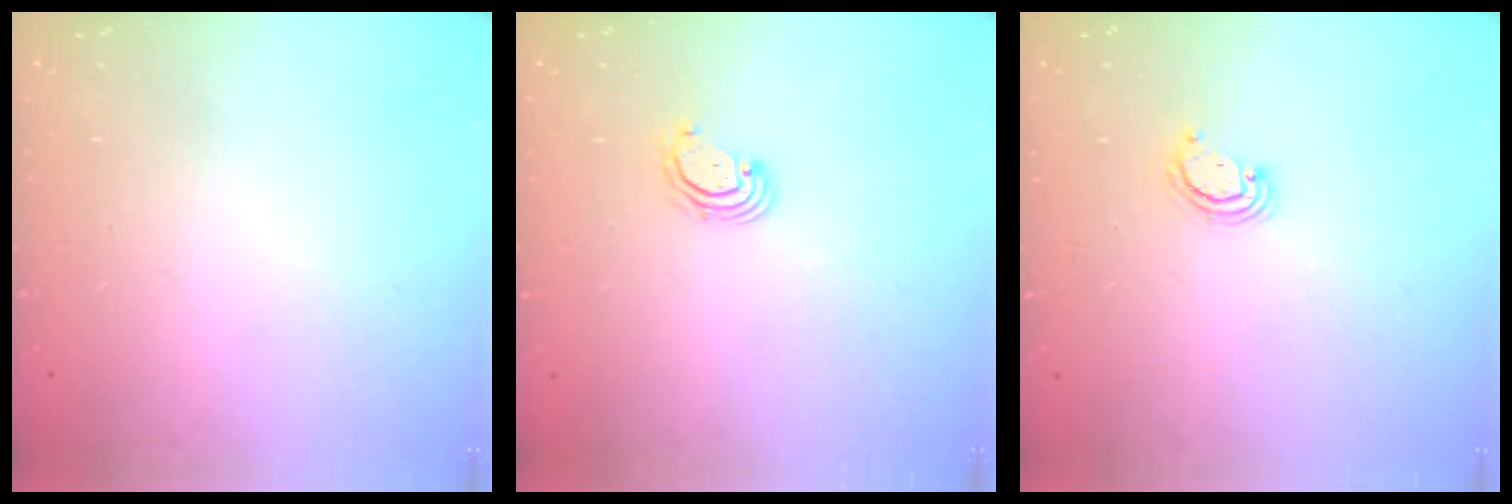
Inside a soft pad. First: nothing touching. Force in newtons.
{"total": 2.7, "press": 2.6, "slide": 0.6}
{"total": 2.6, "press": 2.6, "slide": 0.3}